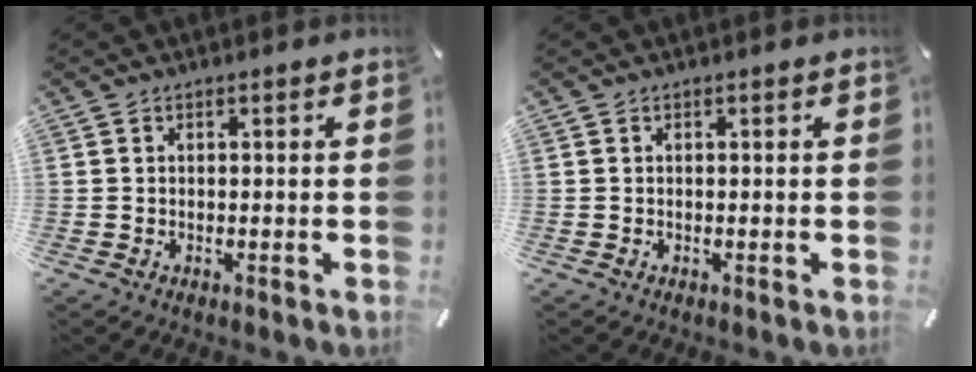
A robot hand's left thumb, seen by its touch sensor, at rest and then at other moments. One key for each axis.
{"total": 0.0}